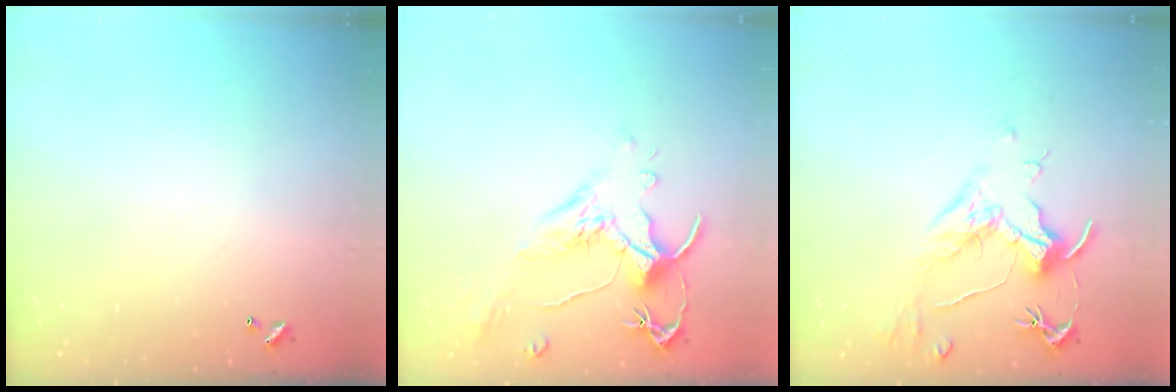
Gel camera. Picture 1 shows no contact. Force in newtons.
{"total": 1.6, "press": 1.1, "slide": 1.1}
{"total": 1.8, "press": 1.6, "slide": 0.9}